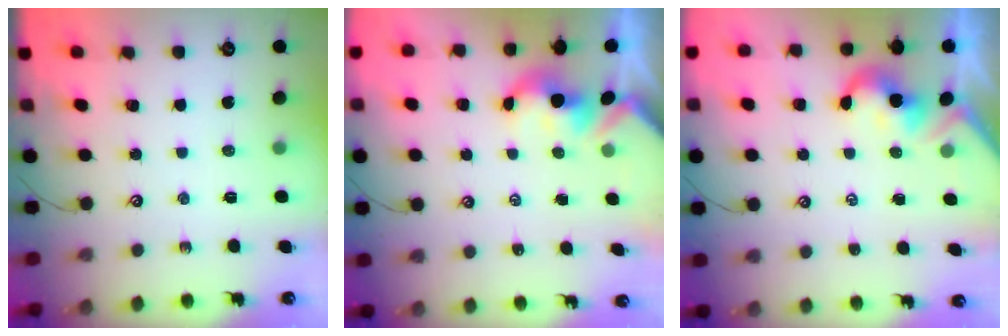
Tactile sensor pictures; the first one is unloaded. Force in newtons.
{"total": 2.4, "press": 2.3, "slide": 0.3}
{"total": 2.0, "press": 1.9, "slide": 0.5}